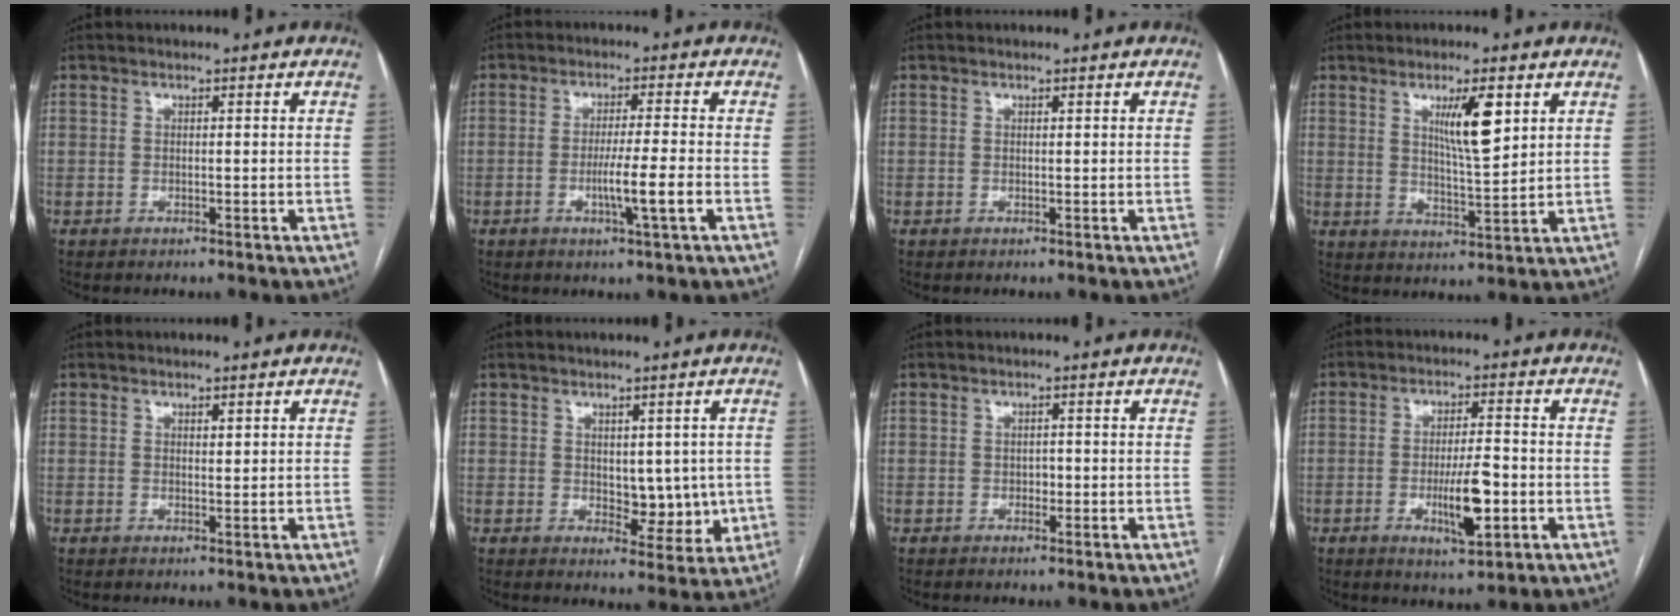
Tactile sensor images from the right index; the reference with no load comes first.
{"total": 5.9, "force": [-1.8, -0.7, 5.6], "torque": [-0.096, -0.011, -0.032]}
{"total": 0.0}
{"total": 7.6, "force": [3.2, 1.0, 6.9], "torque": [-0.118, -0.007, 0.056]}
{"total": 0.8, "force": [0.5, 0.3, 0.6], "torque": [-0.010, -0.003, 0.008]}
{"total": 5.8, "force": [0.2, 3.5, 4.6], "torque": [-0.048, -0.003, 0.015]}
{"total": 1.0, "force": [-0.2, 0.7, 0.6], "torque": [-0.007, 0.003, -0.003]}
{"total": 7.9, "force": [-2.2, 1.5, 7.4], "torque": [-0.127, -0.008, -0.033]}